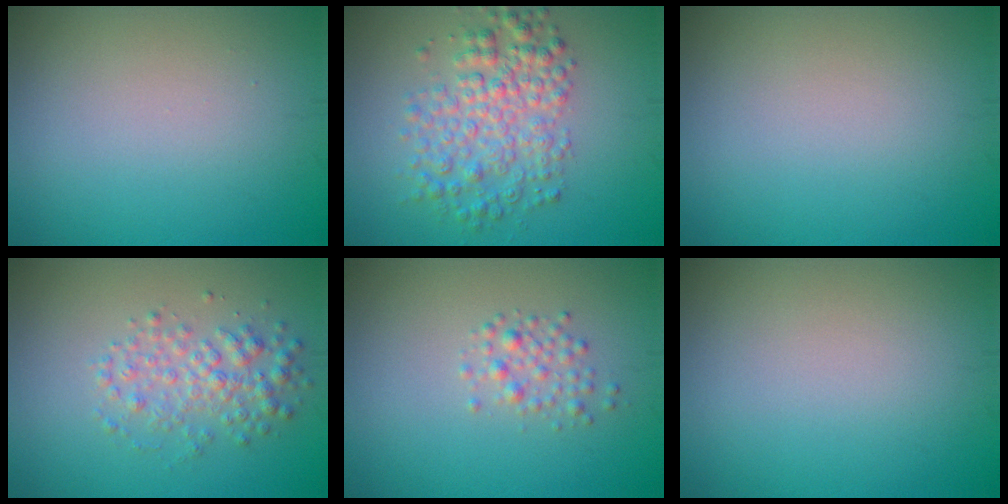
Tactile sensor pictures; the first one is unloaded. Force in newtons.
{"total": 4.9, "press": 4.9, "slide": 0.1}
{"total": 0.0}
{"total": 3.0, "press": 3.0, "slide": 0.0}
{"total": 1.6, "press": 1.6, "slide": 0.1}
{"total": 0.0}